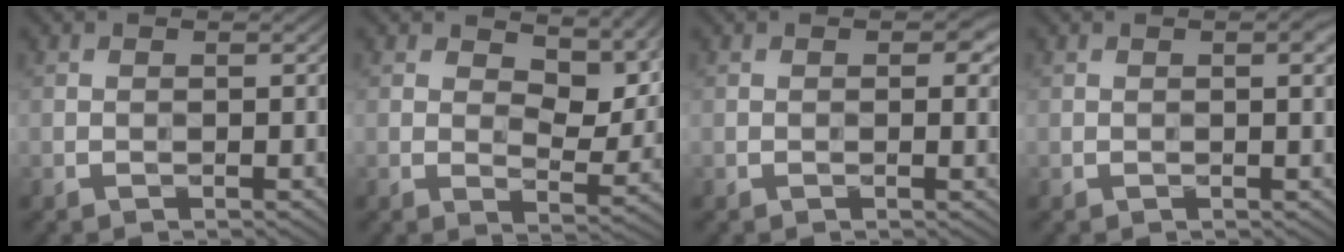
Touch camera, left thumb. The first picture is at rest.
{"total": 9.1, "force": [4.7, 4.6, 6.3], "torque": [-0.107, -0.004, 0.073]}
{"total": 2.5, "force": [0.9, 1.6, 1.7], "torque": [-0.027, -0.004, 0.015]}
{"total": 1.6, "force": [0.5, 0.5, 1.4], "torque": [-0.019, 0.001, 0.011]}